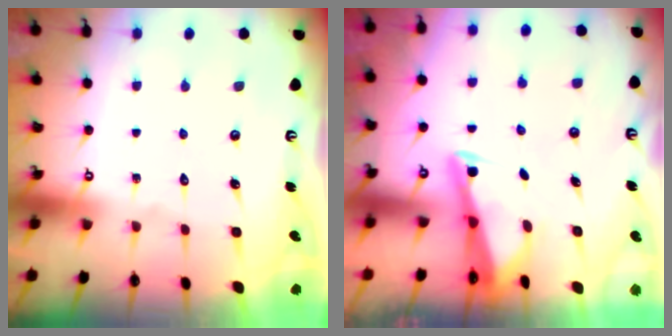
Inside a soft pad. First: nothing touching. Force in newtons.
{"total": 2.7, "press": 2.7, "slide": 0.3}